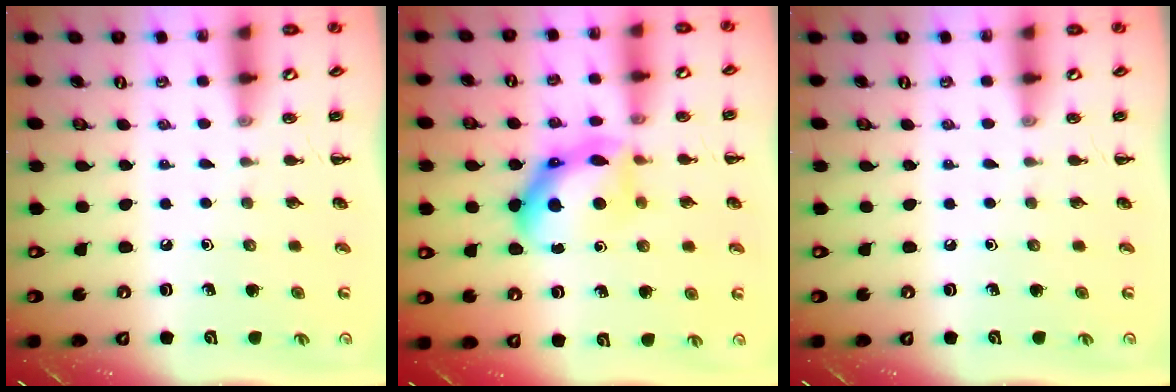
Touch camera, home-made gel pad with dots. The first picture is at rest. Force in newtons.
{"total": 11.6, "press": 11.6, "slide": 0.2}
{"total": 0.0}